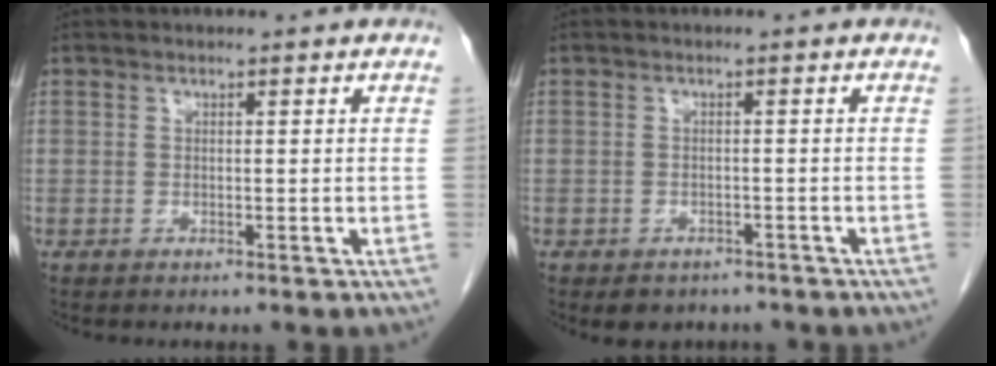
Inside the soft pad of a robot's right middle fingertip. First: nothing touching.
{"total": 4.3, "force": [-3.5, 2.4, 1.0], "torque": [-0.010, 0.004, -0.042]}